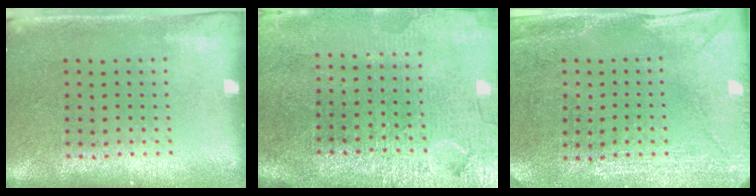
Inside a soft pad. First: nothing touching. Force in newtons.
{"total": 3.6, "press": 3.4, "slide": 1.4}
{"total": 3.0, "press": 2.7, "slide": 1.1}